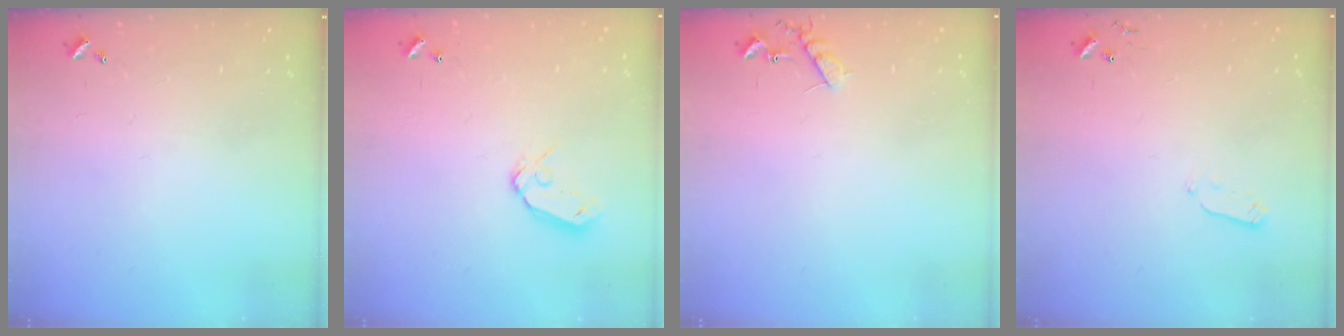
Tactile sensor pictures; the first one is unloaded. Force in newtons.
{"total": 8.0, "press": 8.0, "slide": 1.0}
{"total": 7.6, "press": 7.6, "slide": 0.4}
{"total": 4.0, "press": 3.9, "slide": 1.0}